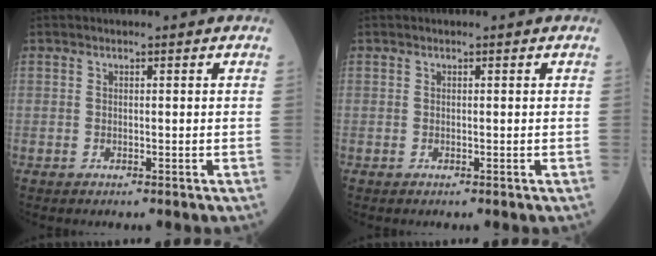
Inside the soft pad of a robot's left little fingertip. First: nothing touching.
{"total": 0.0}